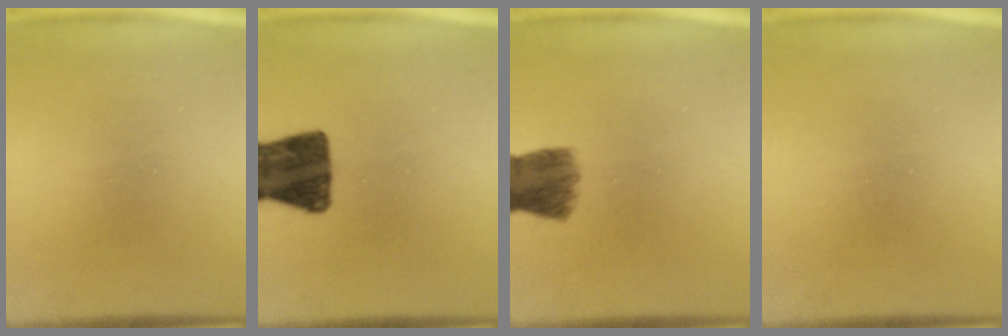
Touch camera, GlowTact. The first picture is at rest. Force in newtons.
{"total": 13.4}
{"total": 7.5}
{"total": 0.0}